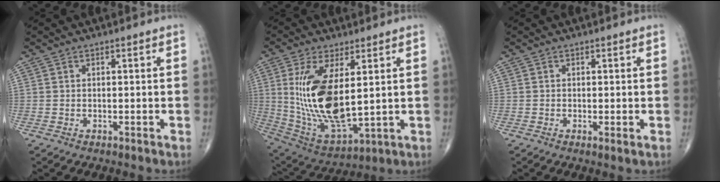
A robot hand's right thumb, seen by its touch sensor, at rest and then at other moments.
{"total": 18.2, "force": [2.9, 7.7, 16.2], "torque": [-0.320, -0.026, 0.075]}
{"total": 0.9, "force": [-0.1, 0.1, 0.9], "torque": [-0.021, -0.005, -0.006]}